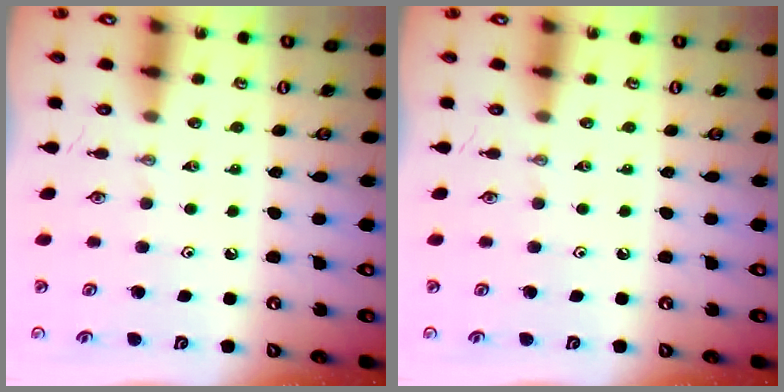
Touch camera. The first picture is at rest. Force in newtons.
{"total": 0.0}